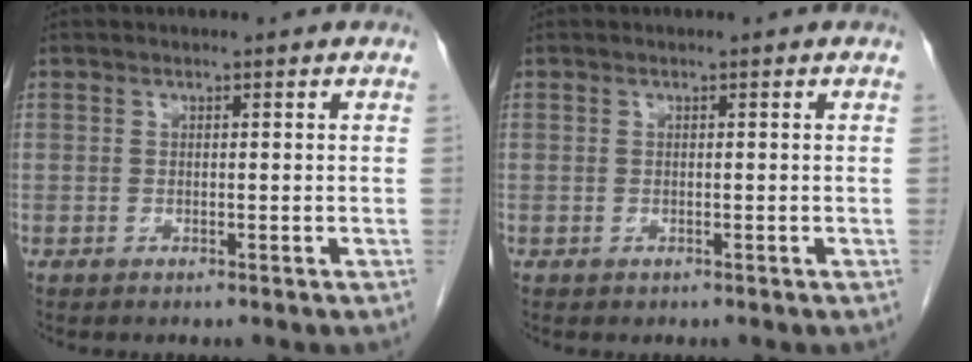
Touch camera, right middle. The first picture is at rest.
{"total": 0.0}